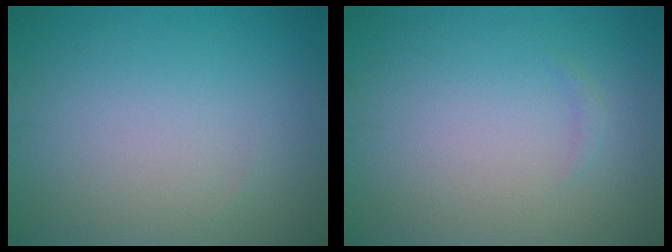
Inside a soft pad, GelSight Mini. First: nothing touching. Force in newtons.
{"total": 0.5, "press": 0.5, "slide": 0.1}